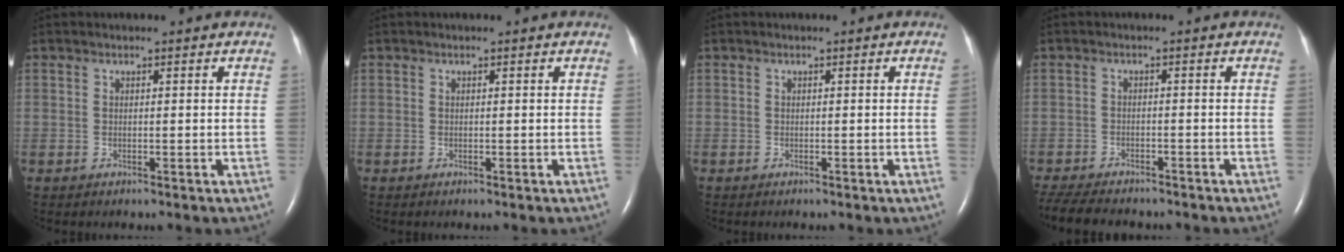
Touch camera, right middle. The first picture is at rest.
{"total": 0.0}
{"total": 0.6, "force": [0.0, -0.3, 0.5], "torque": [-0.007, -0.001, -0.001]}
{"total": 9.4, "force": [-8.2, 2.4, 4.0], "torque": [-0.075, -0.013, -0.125]}